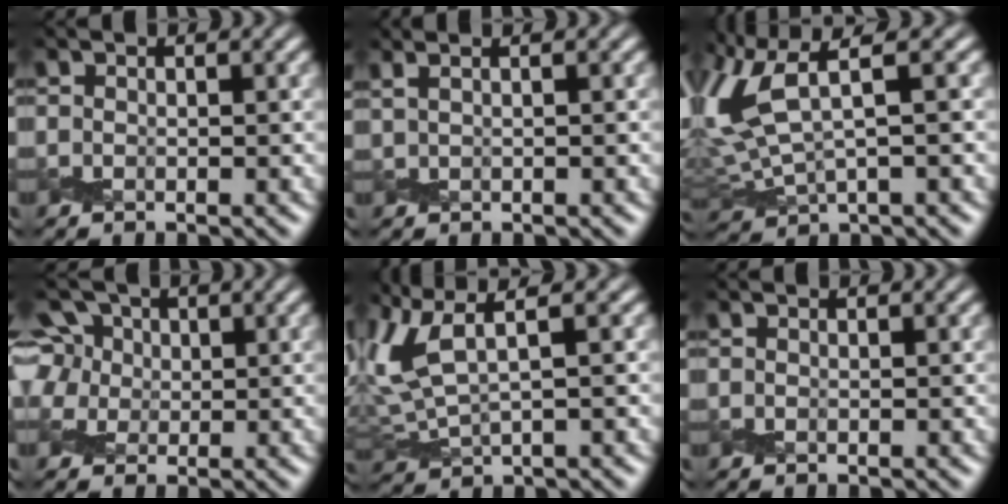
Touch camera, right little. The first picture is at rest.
{"total": 1.0, "force": [0.8, -0.2, 0.6], "torque": [-0.016, 0.002, 0.015]}
{"total": 6.8, "force": [2.1, 2.6, 5.9], "torque": [-0.159, 0.006, 0.047]}
{"total": 7.1, "force": [3.2, 5.1, 3.9], "torque": [-0.080, 0.023, 0.032]}
{"total": 4.6, "force": [1.8, 1.4, 4.0], "torque": [-0.108, 0.009, 0.040]}
{"total": 0.0}